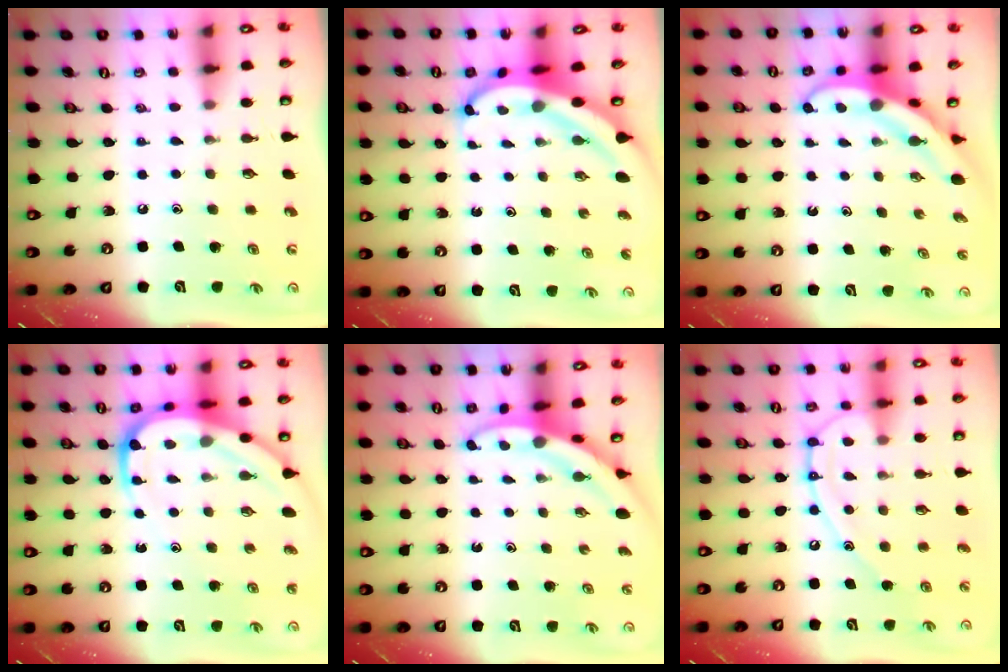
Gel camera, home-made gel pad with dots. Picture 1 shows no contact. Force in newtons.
{"total": 6.8, "press": 6.8, "slide": 0.7}
{"total": 5.8, "press": 5.8, "slide": 0.5}
{"total": 12.4, "press": 12.4, "slide": 1.2}
{"total": 2.8, "press": 2.8, "slide": 0.3}
{"total": 14.0, "press": 13.9, "slide": 1.4}